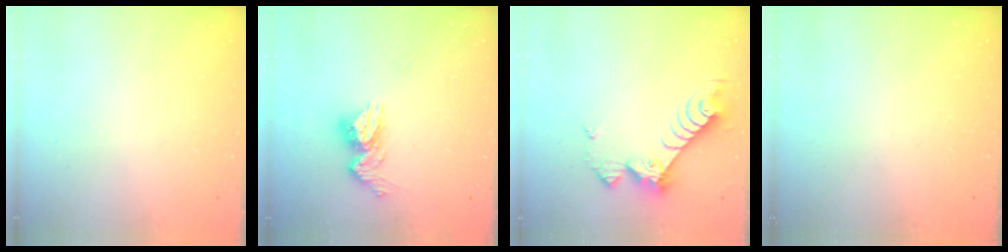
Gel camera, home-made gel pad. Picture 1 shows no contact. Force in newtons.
{"total": 10.7, "press": 10.6, "slide": 1.0}
{"total": 9.6, "press": 9.5, "slide": 0.7}
{"total": 1.7, "press": 1.7, "slide": 0.2}